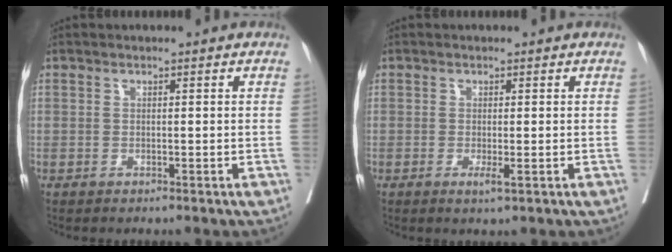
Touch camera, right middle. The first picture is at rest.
{"total": 1.5, "force": [-0.5, 0.1, 1.4], "torque": [-0.023, -0.006, -0.008]}